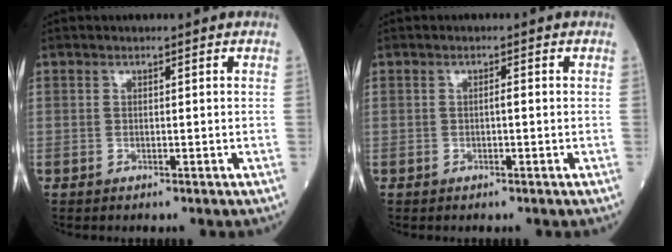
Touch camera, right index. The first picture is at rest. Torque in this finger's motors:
{"motor_torque": [0.21, -0.03, 0.12, 0.03]}